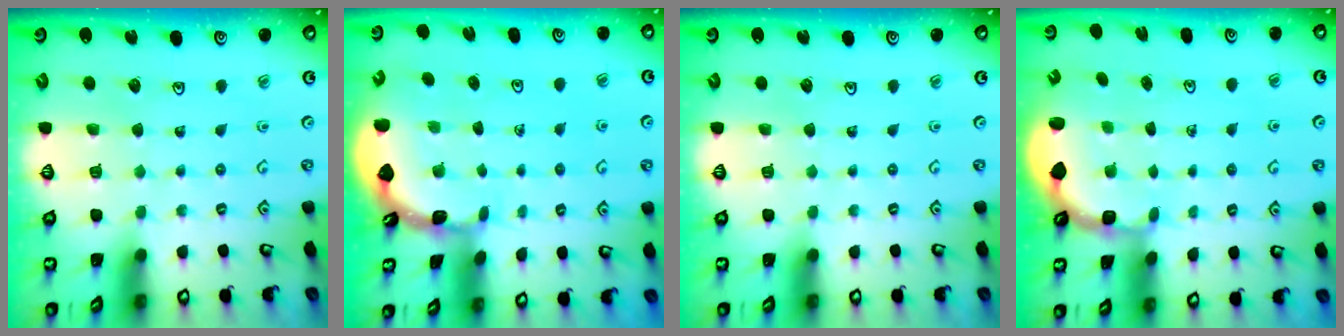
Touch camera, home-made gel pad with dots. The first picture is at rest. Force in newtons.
{"total": 1.8, "press": 1.8, "slide": 0.2}
{"total": 0.0}
{"total": 2.9, "press": 1.8, "slide": 2.3}